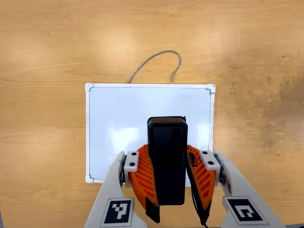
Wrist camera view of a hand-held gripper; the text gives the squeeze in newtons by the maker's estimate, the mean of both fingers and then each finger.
{"total": 10.7, "left": 9.2, "right": 12.3}